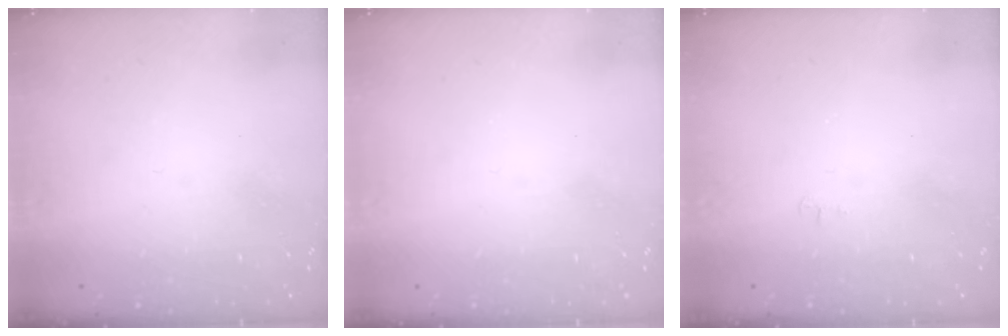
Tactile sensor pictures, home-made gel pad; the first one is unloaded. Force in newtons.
{"total": 0.0}
{"total": 3.6, "press": 3.6, "slide": 0.4}